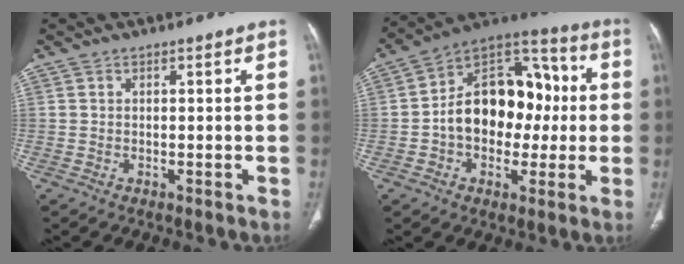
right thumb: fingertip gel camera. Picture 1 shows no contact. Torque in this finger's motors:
{"motor_torque": [2.41, 2.58, 1.68, -0.74, 0.14]}